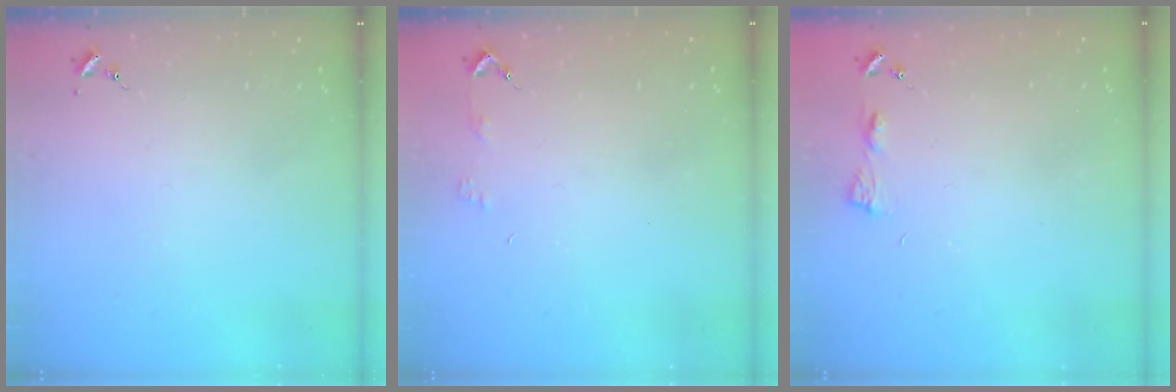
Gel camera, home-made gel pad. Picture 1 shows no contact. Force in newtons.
{"total": 2.9, "press": 2.9, "slide": 0.2}
{"total": 4.2, "press": 4.1, "slide": 0.4}